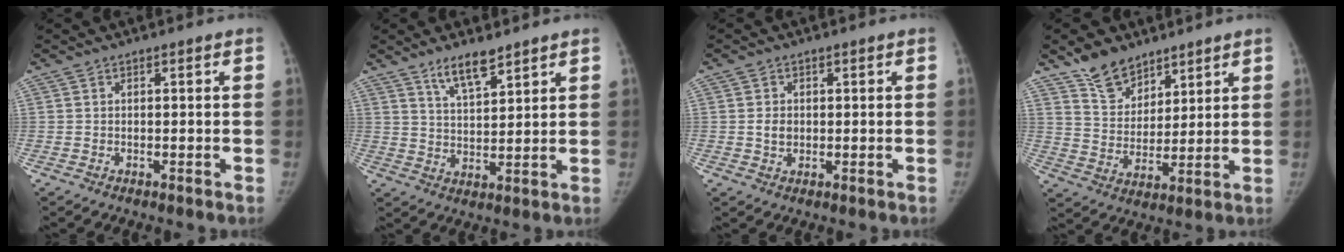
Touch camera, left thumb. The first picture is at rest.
{"total": 6.9, "force": [5.2, 2.0, 4.1], "torque": [-0.059, -0.037, 0.095]}
{"total": 2.7, "force": [0.2, 2.2, 1.4], "torque": [-0.014, 0.001, 0.006]}
{"total": 9.9, "force": [7.5, 5.7, 3.2], "torque": [-0.025, -0.050, 0.141]}